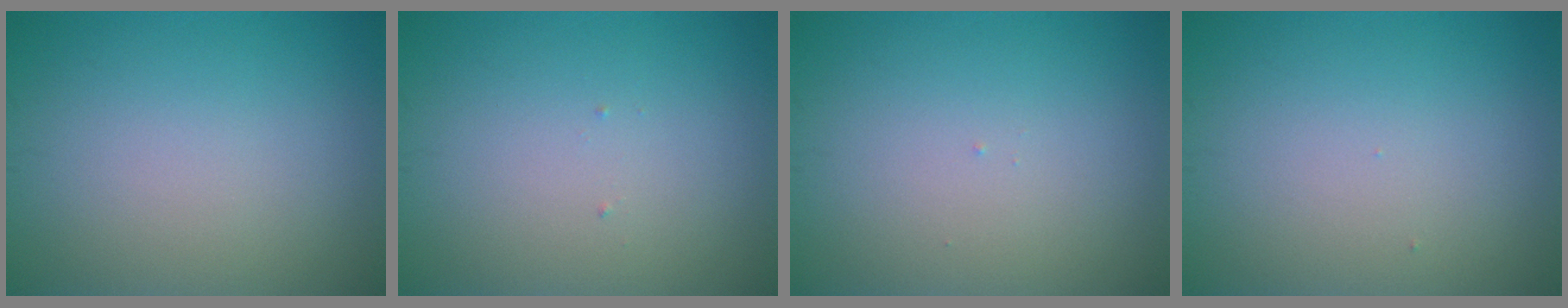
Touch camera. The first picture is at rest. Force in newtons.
{"total": 0.0}
{"total": 0.0}
{"total": 0.0}